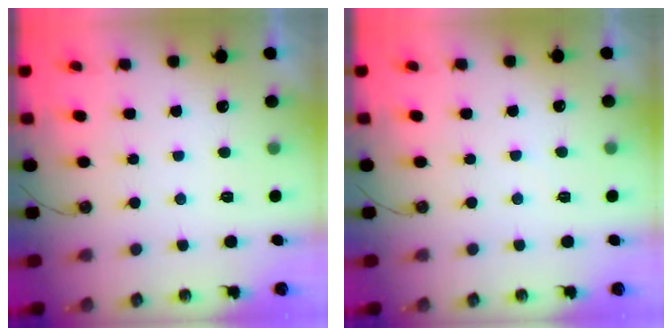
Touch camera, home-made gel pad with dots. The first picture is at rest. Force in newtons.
{"total": 2.7, "press": 2.7, "slide": 0.5}